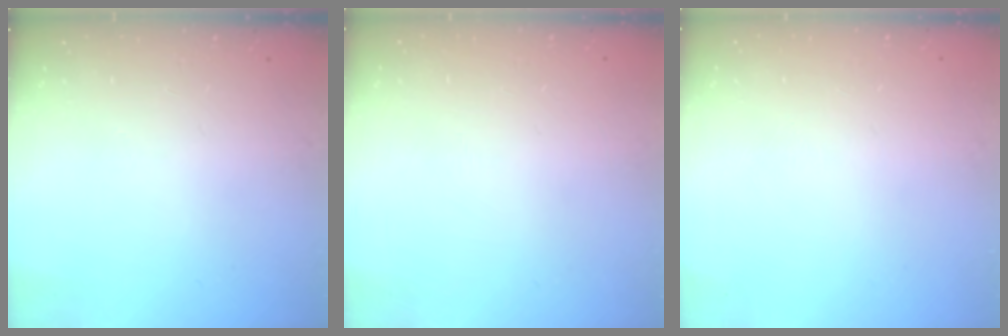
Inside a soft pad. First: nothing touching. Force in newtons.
{"total": 0.0}
{"total": 0.0}